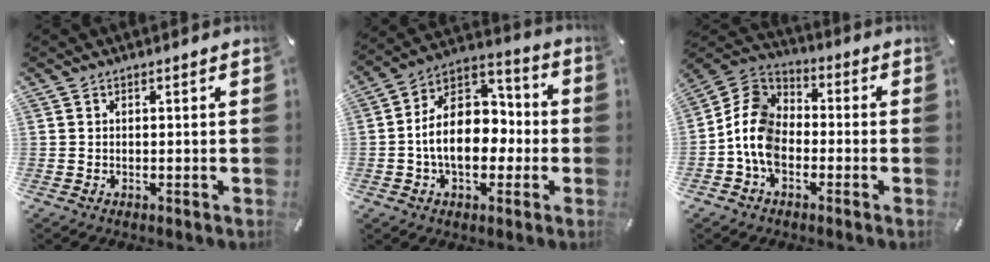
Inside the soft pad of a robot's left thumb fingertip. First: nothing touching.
{"total": 15.5, "force": [-2.2, 10.8, 10.8], "torque": [-0.183, 0.017, -0.040]}
{"total": 9.9, "force": [-3.5, 7.6, 5.4], "torque": [-0.133, 0.022, -0.070]}